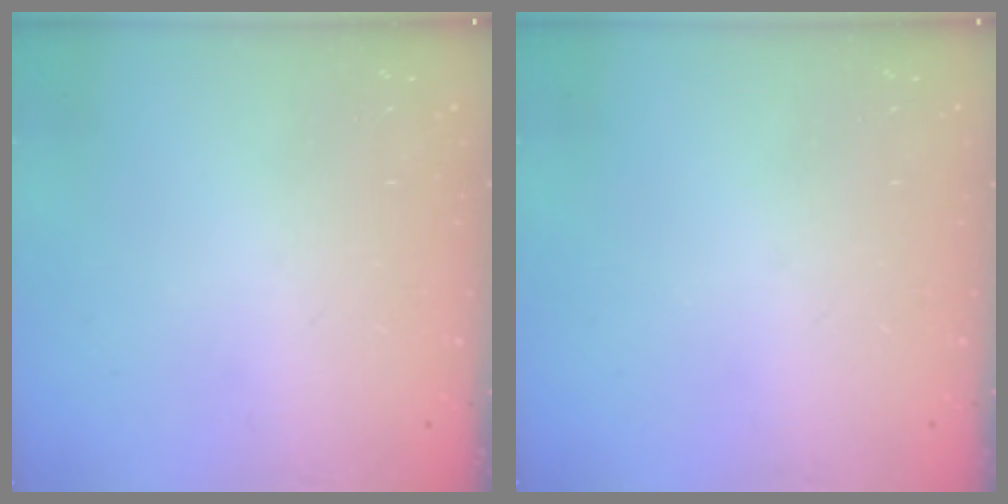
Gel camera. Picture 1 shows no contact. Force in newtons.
{"total": 0.0}